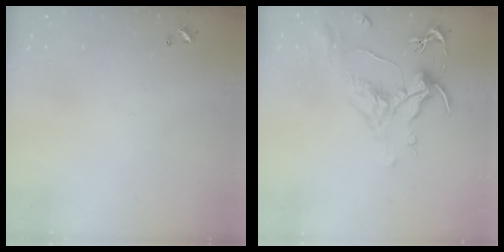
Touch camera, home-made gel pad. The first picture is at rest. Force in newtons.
{"total": 1.6, "press": 0.8, "slide": 1.5}